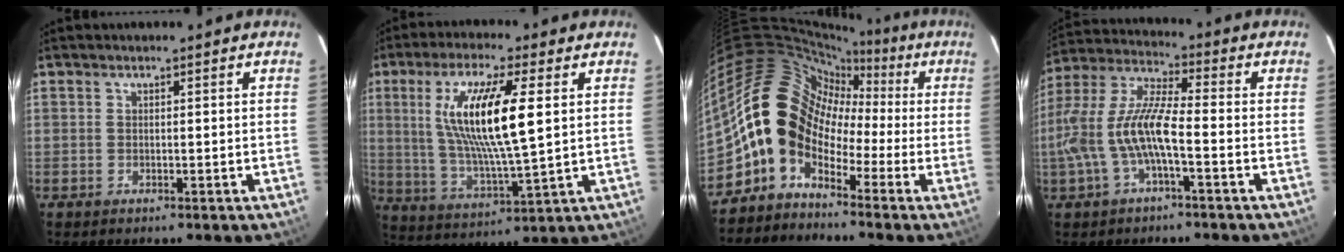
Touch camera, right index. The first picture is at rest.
{"total": 15.9, "force": [3.6, 2.6, 15.3], "torque": [-0.293, -0.005, 0.074]}
{"total": 13.7, "force": [-3.6, 11.2, 7.1], "torque": [-0.126, 0.031, -0.092]}
{"total": 13.1, "force": [-3.6, 3.2, 12.2], "torque": [-0.255, 0.001, -0.065]}